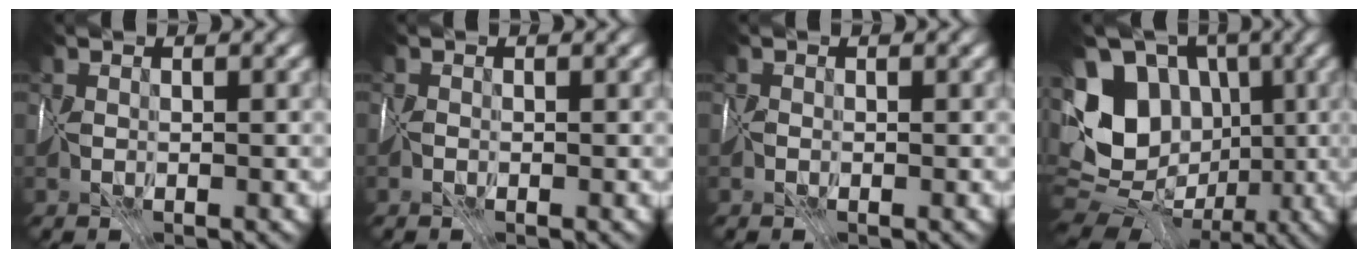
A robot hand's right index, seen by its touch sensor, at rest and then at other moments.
{"total": 1.0, "force": [-0.2, -0.6, -0.7], "torque": [0.007, 0.002, -0.008]}
{"total": 1.0, "force": [-0.1, -0.6, -0.8], "torque": [0.009, 0.002, -0.005]}
{"total": 11.3, "force": [0.6, 9.8, 5.7], "torque": [-0.122, 0.008, 0.014]}